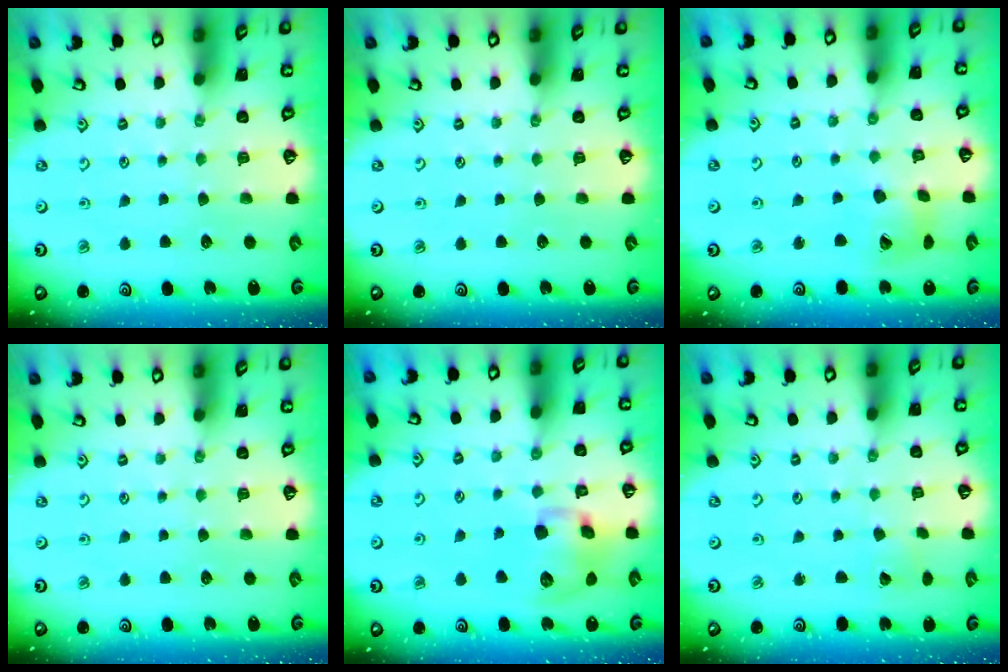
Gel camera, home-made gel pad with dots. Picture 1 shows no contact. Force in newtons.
{"total": 0.0}
{"total": 10.4, "press": 10.4, "slide": 1.3}
{"total": 0.0}
{"total": 11.7, "press": 11.5, "slide": 2.0}
{"total": 2.3, "press": 2.3, "slide": 0.3}